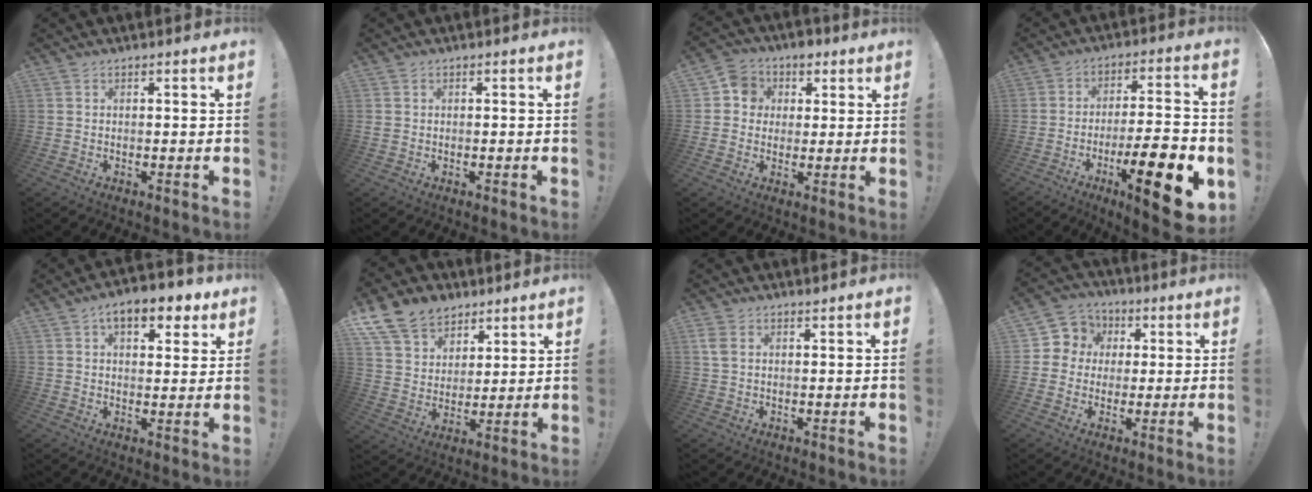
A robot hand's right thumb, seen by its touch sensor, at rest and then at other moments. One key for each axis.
{"total": 1.0, "fx": 0.5, "fy": 0.8, "fz": -0.4, "tx": -0.003, "ty": 0.006, "tz": 0.010}
{"total": 7.3, "fx": 1.4, "fy": 6.8, "fz": 2.3, "tx": -0.029, "ty": 0.004, "tz": 0.029}
{"total": 18.5, "fx": -7.8, "fy": 4.8, "fz": 16.1, "tx": -0.230, "ty": 0.040, "tz": -0.113}
{"total": 9.8, "fx": 5.3, "fy": 4.9, "fz": 6.5, "tx": -0.085, "ty": -0.018, "tz": 0.090}
{"total": 13.6, "fx": 9.2, "fy": 9.1, "fz": 4.1, "tx": -0.076, "ty": -0.063, "tz": 0.182}
{"total": 2.7, "fx": 1.7, "fy": 1.0, "fz": 1.9, "tx": -0.034, "ty": -0.006, "tz": 0.030}
{"total": 7.6, "fx": 0.6, "fy": 7.4, "fz": 1.6, "tx": -0.029, "ty": 0.008, "tz": 0.020}